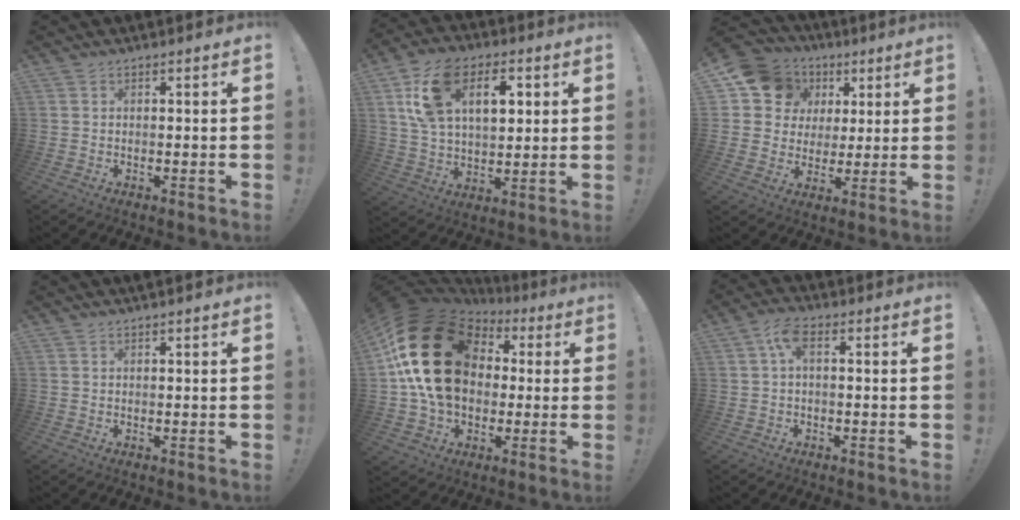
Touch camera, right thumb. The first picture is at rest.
{"total": 17.9, "force": [6.5, 11.3, 12.4], "torque": [-0.205, -0.002, 0.118]}
{"total": 12.8, "force": [5.8, 10.7, 4.1], "torque": [-0.059, -0.030, 0.121]}
{"total": 0.7, "force": [0.7, -0.1, 0.2], "torque": [0.004, -0.002, 0.010]}
{"total": 26.5, "force": [4.9, 19.1, 17.7], "torque": [-0.311, -0.003, 0.110]}
{"total": 5.4, "force": [0.7, 1.9, 5.0], "torque": [-0.102, 0.004, 0.013]}